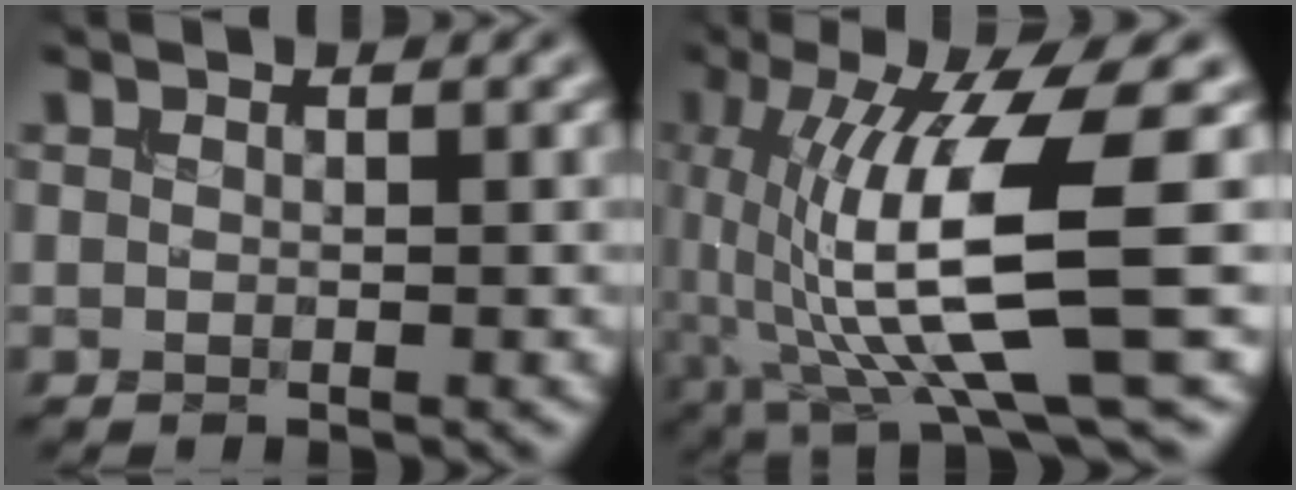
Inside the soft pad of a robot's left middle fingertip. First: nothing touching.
{"total": 11.5, "force": [-0.6, 2.5, 11.3], "torque": [-0.198, -0.002, -0.008]}